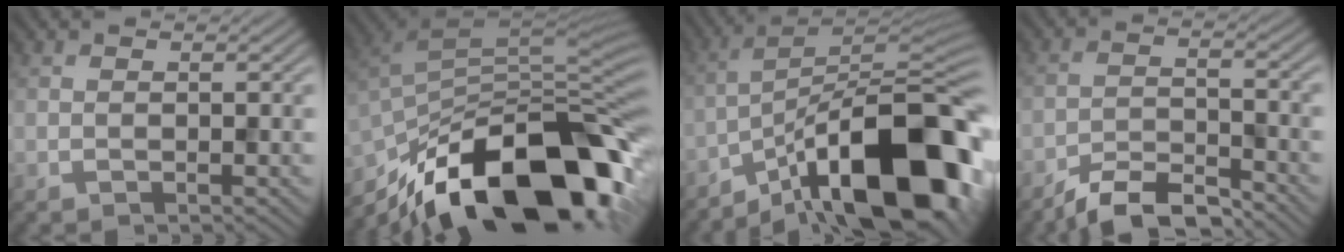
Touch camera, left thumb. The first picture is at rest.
{"total": 19.1, "force": [-12.0, 7.5, 12.8], "torque": [-0.226, -0.017, -0.201]}
{"total": 18.2, "force": [-10.9, 6.1, 13.3], "torque": [-0.191, 0.005, -0.194]}
{"total": 6.9, "force": [-6.1, 1.5, 3.0], "torque": [-0.056, -0.005, -0.118]}